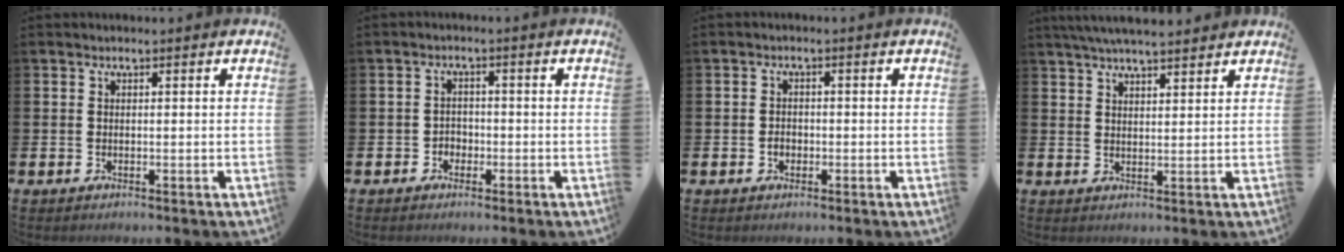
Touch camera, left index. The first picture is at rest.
{"total": 1.9, "force": [-1.0, 1.5, 0.4], "torque": [-0.006, 0.002, -0.025]}
{"total": 1.5, "force": [-0.5, 1.2, 0.7], "torque": [-0.011, 0.003, -0.013]}
{"total": 5.1, "force": [4.8, 0.6, 1.6], "torque": [-0.037, -0.013, 0.088]}